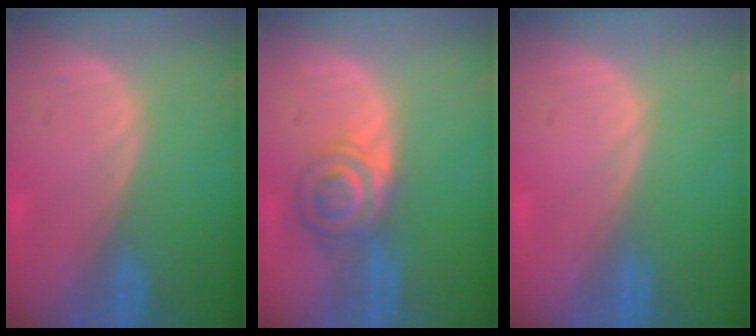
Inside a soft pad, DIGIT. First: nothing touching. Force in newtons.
{"total": 6.8, "press": 5.9, "slide": 3.5}
{"total": 0.0}